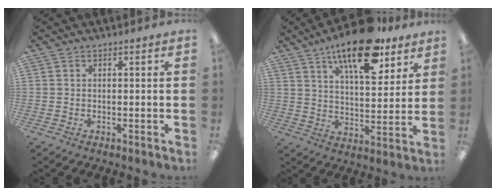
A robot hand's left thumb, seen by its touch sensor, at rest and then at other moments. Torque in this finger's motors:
{"motor_torque": [0.31, 0.36, 1.66, -1.11, 0.09]}